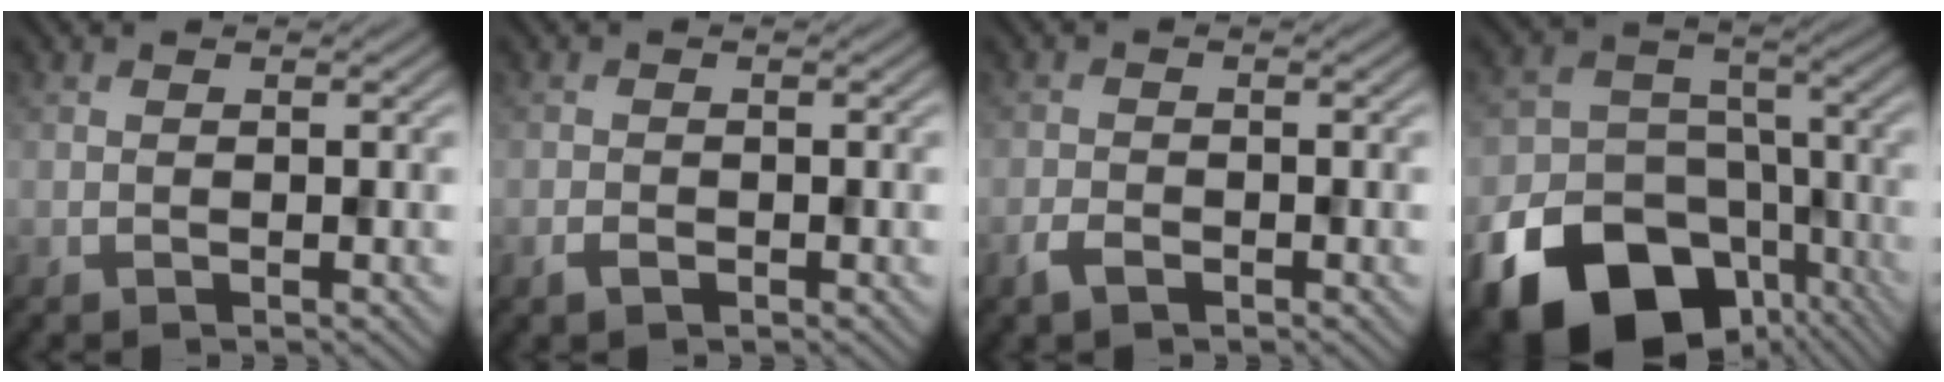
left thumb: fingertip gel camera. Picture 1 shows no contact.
{"total": 1.4, "force": [-0.8, 0.8, 0.8], "torque": [-0.017, -0.003, -0.017]}
{"total": 2.1, "force": [-1.4, 1.1, 1.2], "torque": [-0.028, -0.002, -0.031]}
{"total": 21.2, "force": [-11.9, 15.1, 8.9], "torque": [-0.184, -0.080, -0.182]}